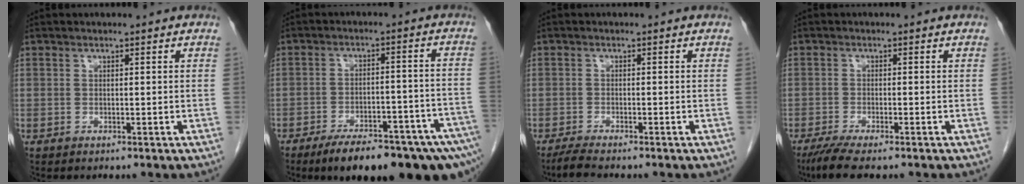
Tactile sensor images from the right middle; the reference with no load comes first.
{"total": 18.8, "force": [-13.7, 4.2, 12.2], "torque": [-0.113, 0.016, -0.186]}
{"total": 3.1, "force": [-2.7, 0.0, 1.6], "torque": [-0.036, -0.008, -0.047]}
{"total": 5.6, "force": [-4.3, 0.6, 3.6], "torque": [-0.061, -0.014, -0.071]}